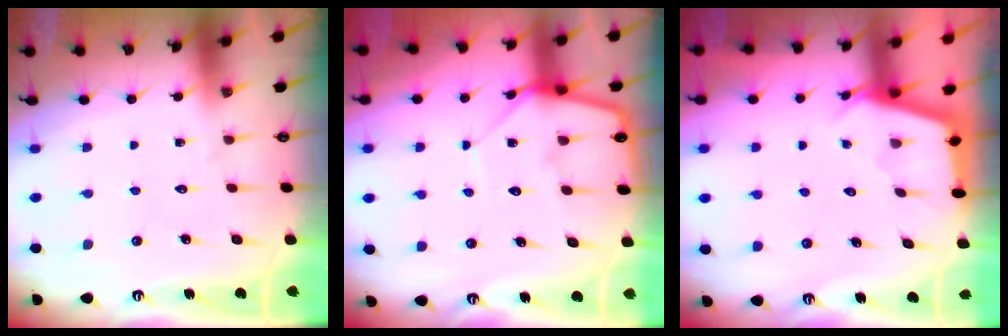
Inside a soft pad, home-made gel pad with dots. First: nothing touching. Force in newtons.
{"total": 7.8, "press": 7.7, "slide": 0.8}
{"total": 2.8, "press": 2.7, "slide": 0.3}